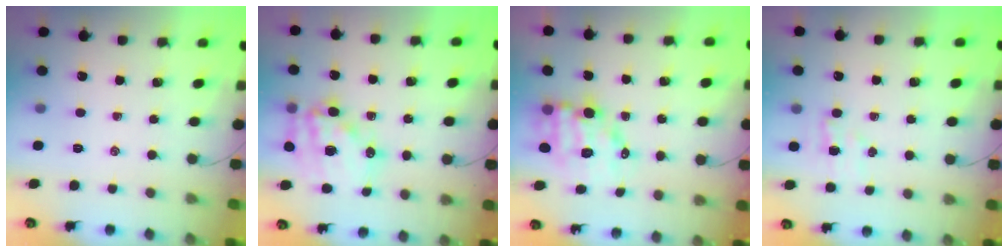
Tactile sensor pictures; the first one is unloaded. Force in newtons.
{"total": 16.6, "press": 16.1, "slide": 4.1}
{"total": 9.7, "press": 9.2, "slide": 2.9}
{"total": 5.4, "press": 5.3, "slide": 1.2}